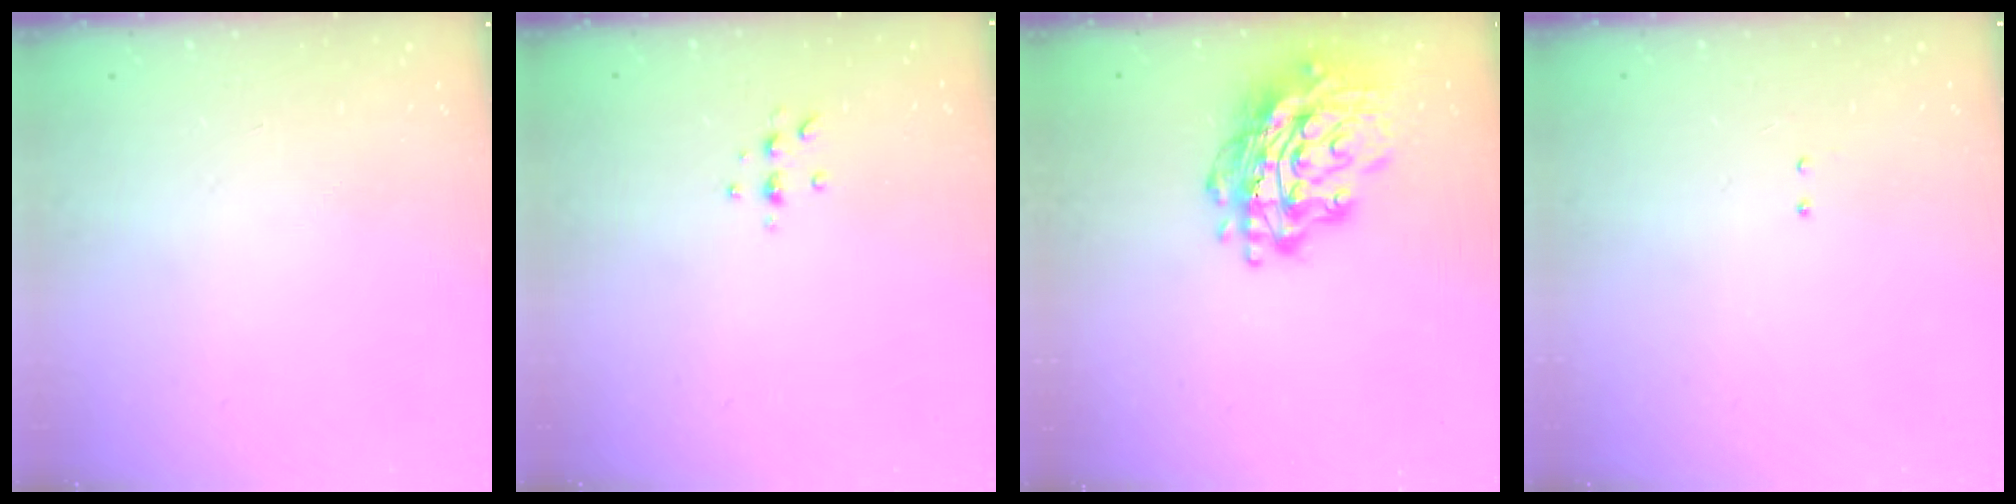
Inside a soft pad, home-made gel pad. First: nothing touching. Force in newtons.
{"total": 4.3, "press": 4.3, "slide": 0.6}
{"total": 19.1, "press": 19.0, "slide": 1.9}
{"total": 2.1, "press": 2.0, "slide": 0.6}